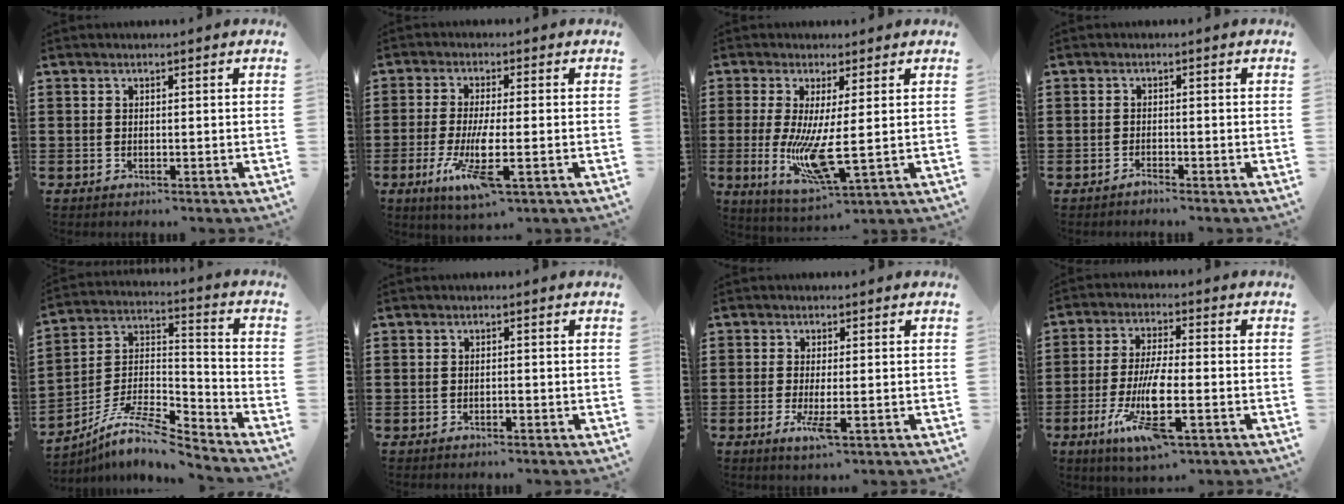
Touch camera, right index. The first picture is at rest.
{"total": 7.6, "force": [-2.7, 1.2, 7.0], "torque": [-0.155, -0.021, -0.052]}
{"total": 8.9, "force": [0.0, 1.6, 8.7], "torque": [-0.175, -0.027, 0.002]}
{"total": 1.2, "force": [-1.2, 0.1, 0.0], "torque": [-0.003, 0.003, -0.025]}
{"total": 8.8, "force": [-7.7, 1.7, 4.0], "torque": [-0.089, 0.006, -0.157]}
{"total": 0.6, "force": [-0.3, 0.0, 0.5], "torque": [-0.010, -0.004, -0.005]}
{"total": 3.4, "force": [-1.2, 0.5, 3.2], "torque": [-0.066, -0.015, -0.022]}
{"total": 10.4, "force": [-4.2, 2.3, 9.2], "torque": [-0.195, -0.010, -0.079]}